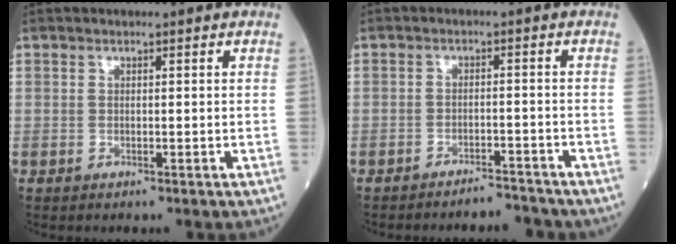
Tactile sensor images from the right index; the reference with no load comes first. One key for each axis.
{"total": 3.9, "fx": -3.8, "fy": 0.7, "fz": 0.4, "tx": -0.002, "ty": -0.003, "tz": -0.060}